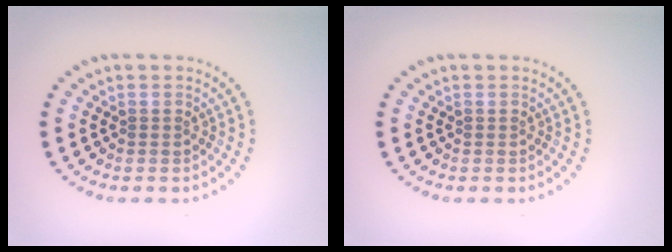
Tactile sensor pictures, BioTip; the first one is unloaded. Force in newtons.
{"total": 0.0}